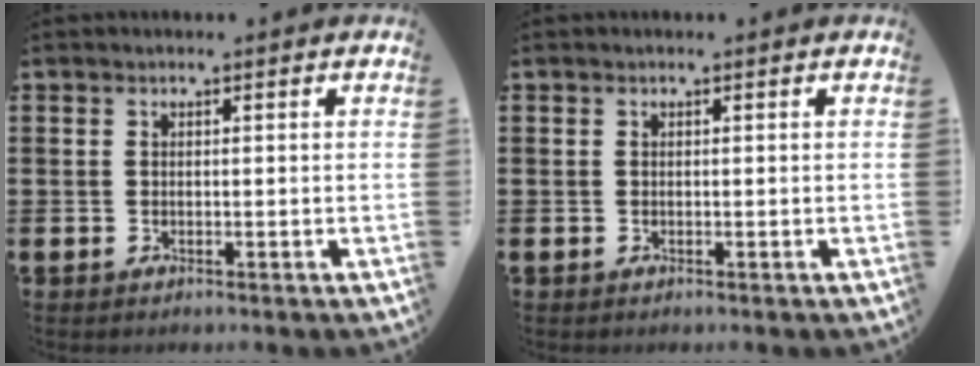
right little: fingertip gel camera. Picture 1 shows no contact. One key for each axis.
{"total": 0.0}